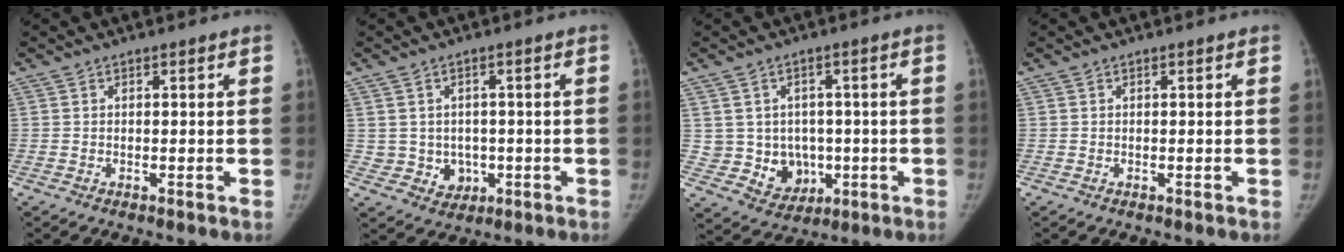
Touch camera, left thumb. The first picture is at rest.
{"total": 5.2, "force": [-0.3, 5.0, 1.6], "torque": [0.001, 0.006, 0.007]}
{"total": 8.4, "force": [-0.4, 7.7, 3.4], "torque": [-0.012, 0.003, 0.015]}
{"total": 0.0}